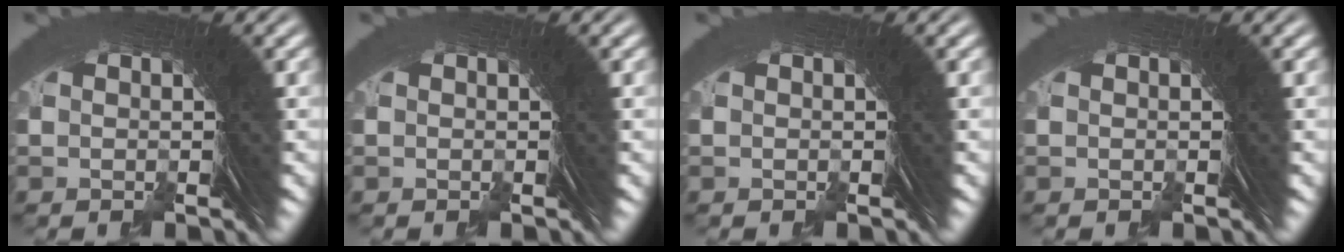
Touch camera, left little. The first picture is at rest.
{"total": 0.0}
{"total": 0.0}
{"total": 0.0}